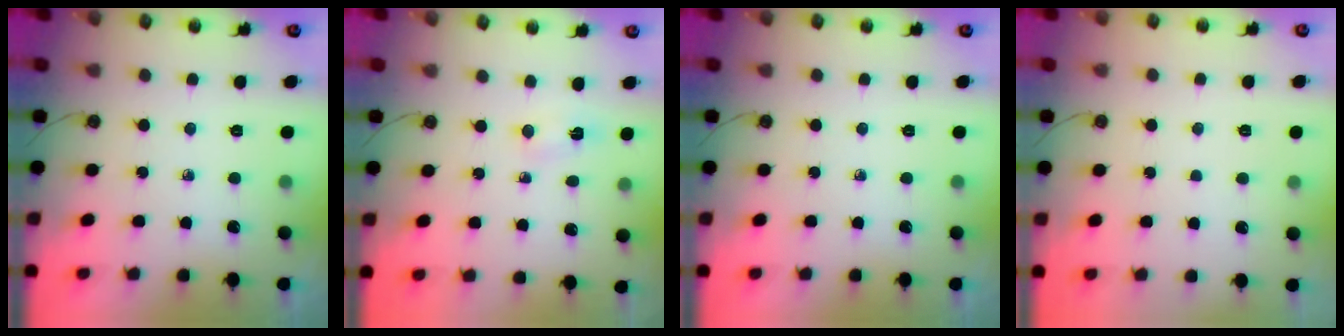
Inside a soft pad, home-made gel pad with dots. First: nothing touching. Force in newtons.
{"total": 2.0, "press": 1.5, "slide": 1.3}
{"total": 0.0}
{"total": 1.1, "press": 1.1, "slide": 0.1}